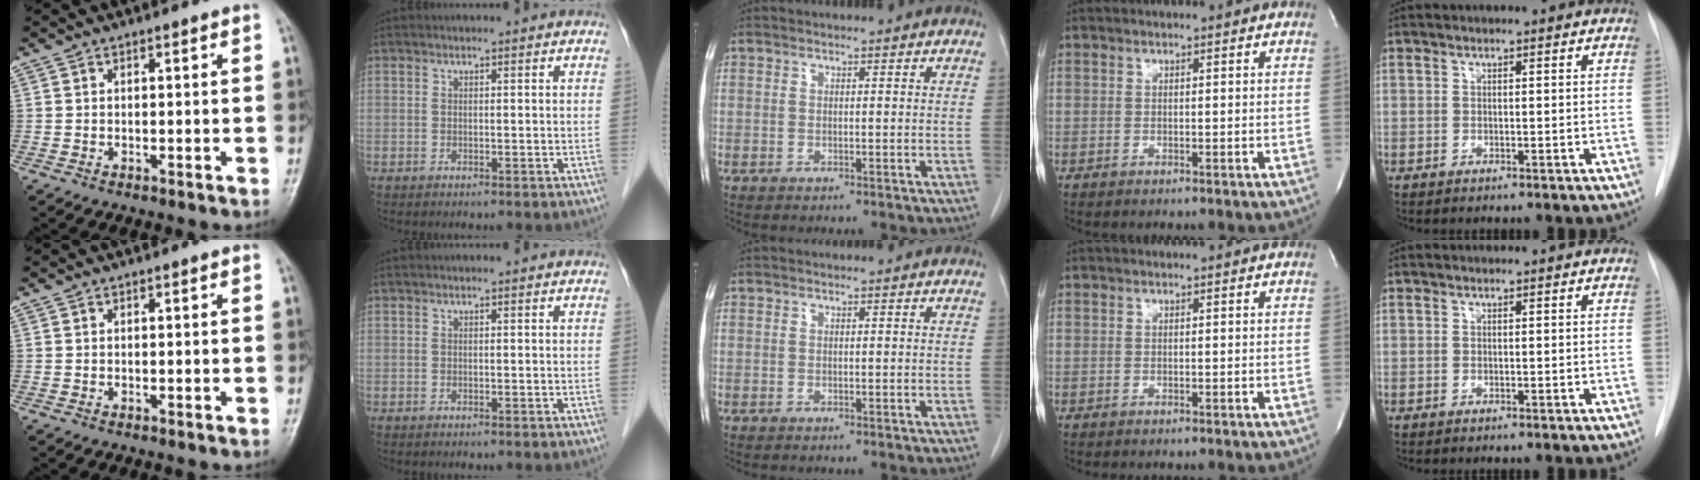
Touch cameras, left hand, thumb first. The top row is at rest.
{}